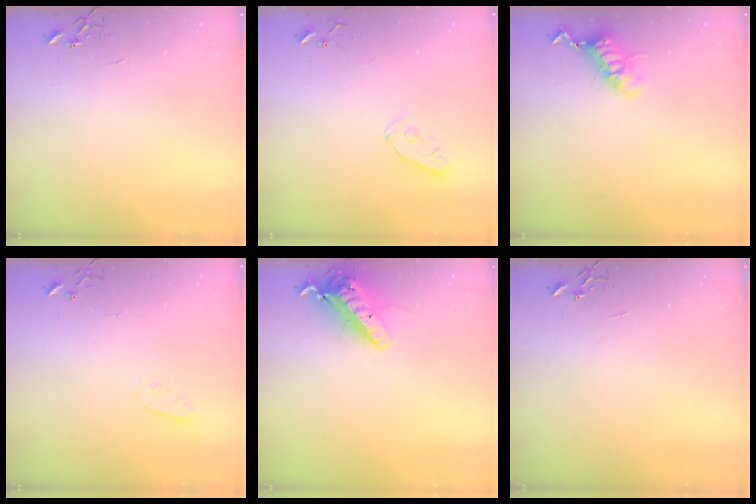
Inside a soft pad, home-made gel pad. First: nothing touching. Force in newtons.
{"total": 5.6, "press": 5.6, "slide": 0.7}
{"total": 11.9, "press": 11.9, "slide": 0.8}
{"total": 2.5, "press": 2.5, "slide": 0.4}
{"total": 15.3, "press": 15.1, "slide": 2.8}
{"total": 0.0}